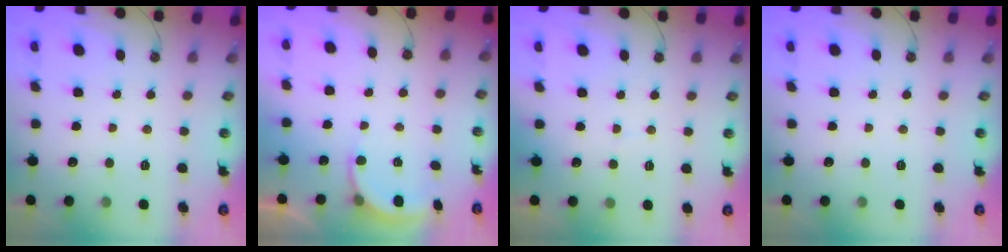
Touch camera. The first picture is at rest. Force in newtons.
{"total": 3.5, "press": 3.1, "slide": 1.6}
{"total": 2.6, "press": 2.0, "slide": 1.6}
{"total": 0.0}